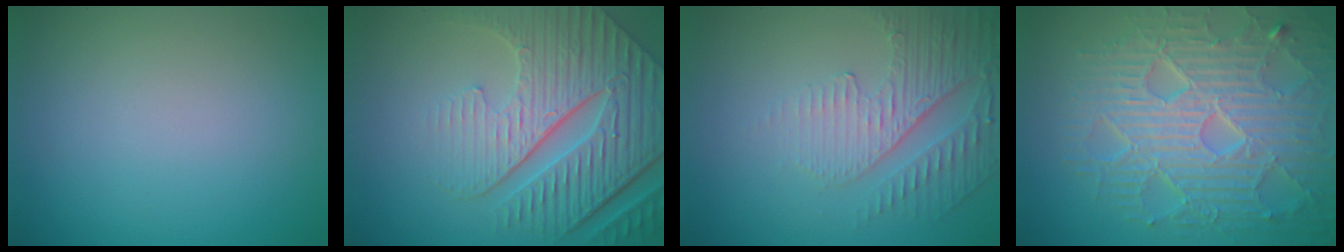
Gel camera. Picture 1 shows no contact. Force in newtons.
{"total": 8.3, "press": 6.2, "slide": 5.5}
{"total": 5.0, "press": 3.4, "slide": 3.7}
{"total": 9.3, "press": 6.6, "slide": 6.6}